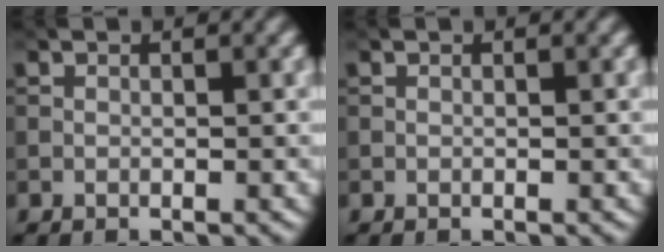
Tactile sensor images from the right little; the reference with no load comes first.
{"total": 0.0}